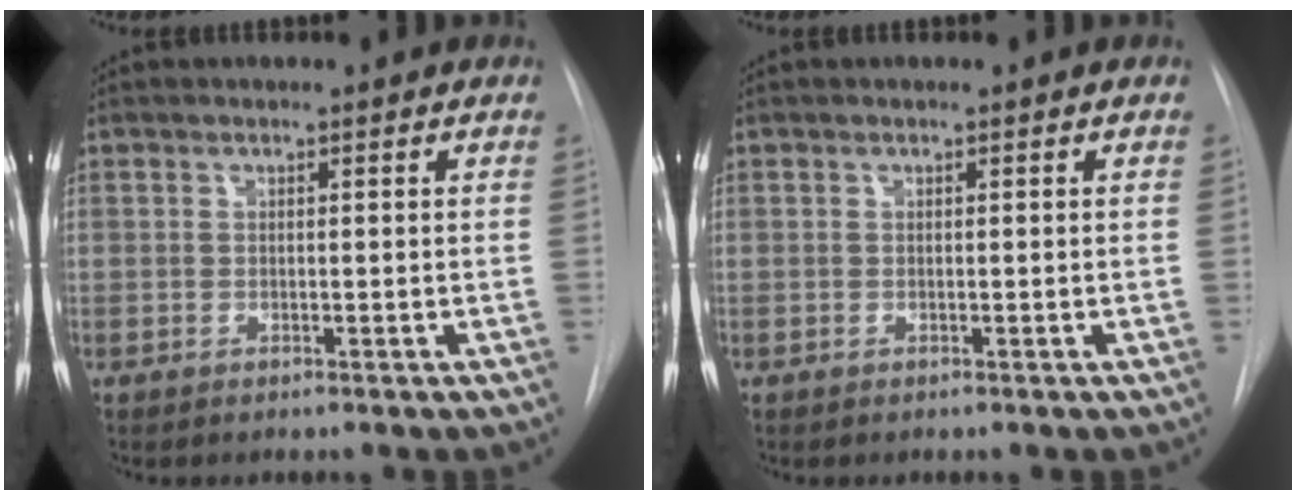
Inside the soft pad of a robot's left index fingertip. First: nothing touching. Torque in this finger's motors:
{"motor_torque": [-0.13, 0.14, 0.01, 0.00]}